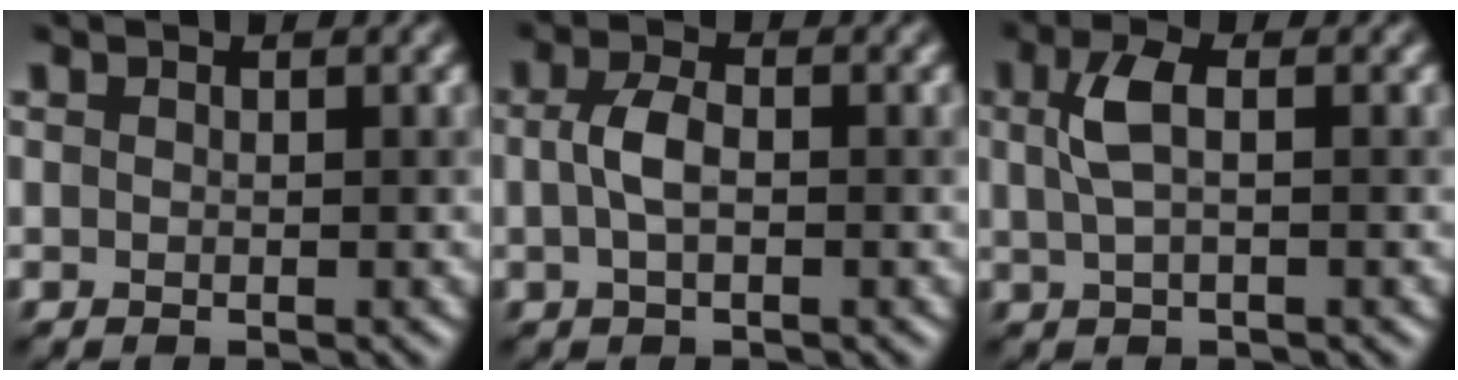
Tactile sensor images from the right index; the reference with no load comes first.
{"total": 2.5, "force": [-0.1, 1.1, 2.2], "torque": [-0.046, 0.009, -0.002]}
{"total": 2.8, "force": [0.6, 1.0, 2.5], "torque": [-0.056, 0.012, 0.013]}